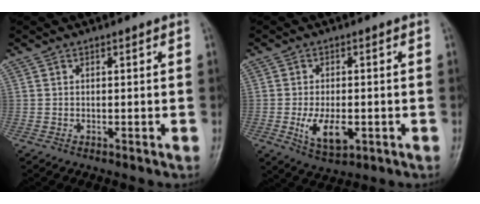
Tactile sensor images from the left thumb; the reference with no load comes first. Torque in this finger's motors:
{"motor_torque": [-0.15, 0.66, 0.81, 0.18, 0.05]}